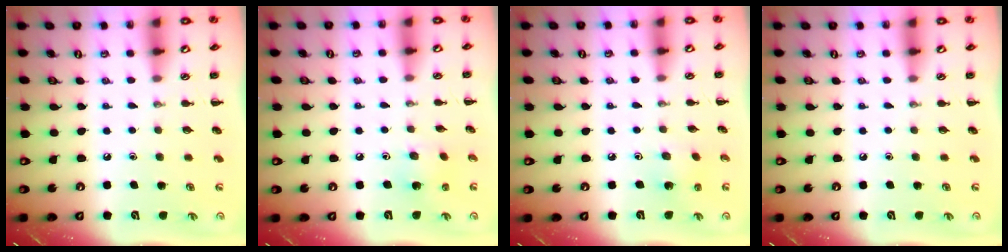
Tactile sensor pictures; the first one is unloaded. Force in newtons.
{"total": 3.9, "press": 3.8, "slide": 1.1}
{"total": 2.1, "press": 1.9, "slide": 0.9}
{"total": 0.0}